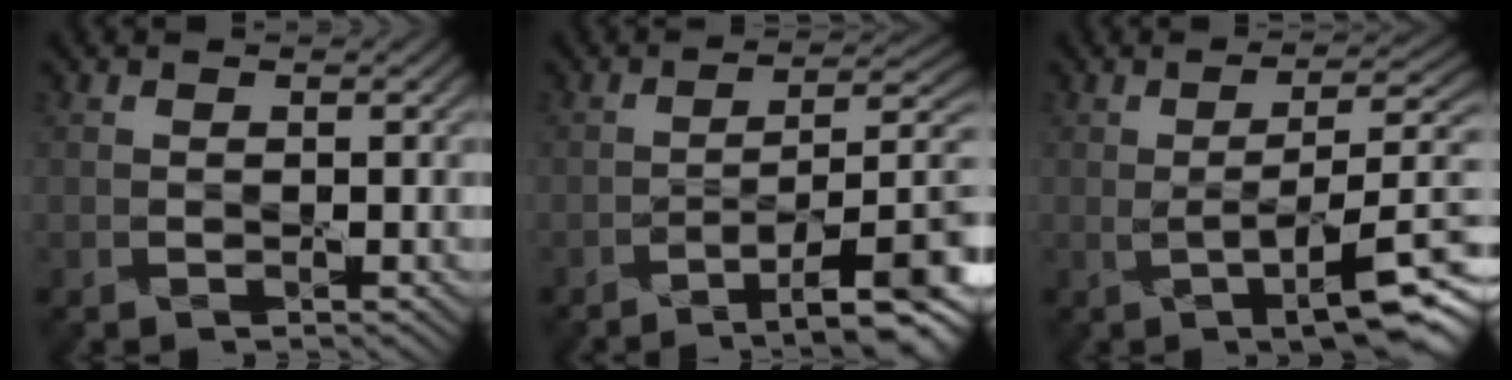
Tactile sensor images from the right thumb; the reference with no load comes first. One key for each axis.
{"total": 11.3, "fx": -5.8, "fy": 3.2, "fz": 9.1, "tx": -0.137, "ty": 0.001, "tz": -0.086}
{"total": 9.1, "fx": -1.8, "fy": 1.8, "fz": 8.7, "tx": -0.135, "ty": 0.008, "tz": -0.028}